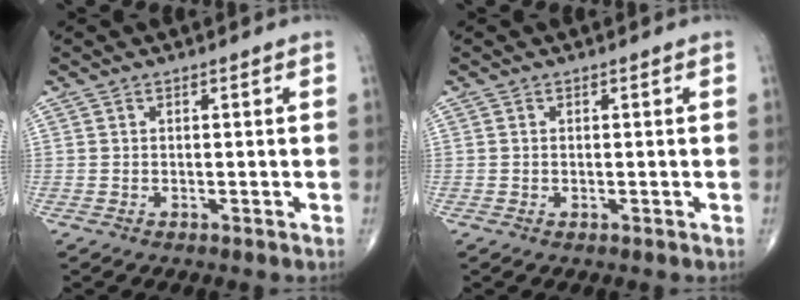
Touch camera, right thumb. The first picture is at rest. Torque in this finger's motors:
{"motor_torque": [0.03, 0.23, -0.23, -0.07, -0.02]}